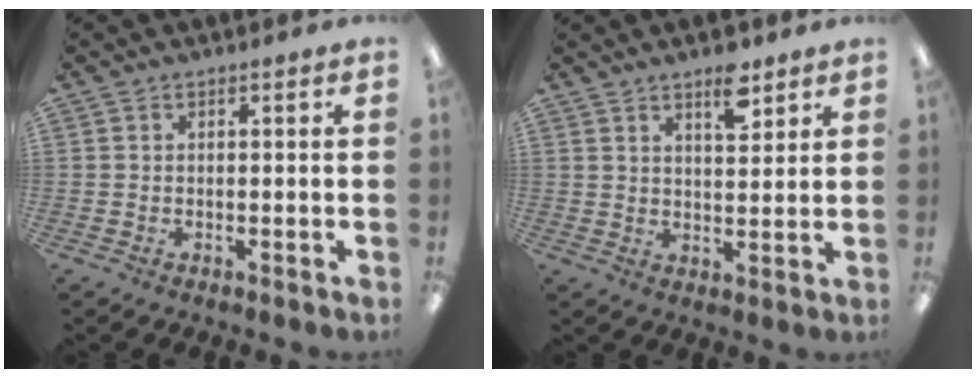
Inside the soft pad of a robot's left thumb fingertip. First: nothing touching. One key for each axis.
{"total": 7.1, "fx": 4.9, "fy": 2.8, "fz": 4.4, "tx": -0.049, "ty": -0.031, "tz": 0.079}